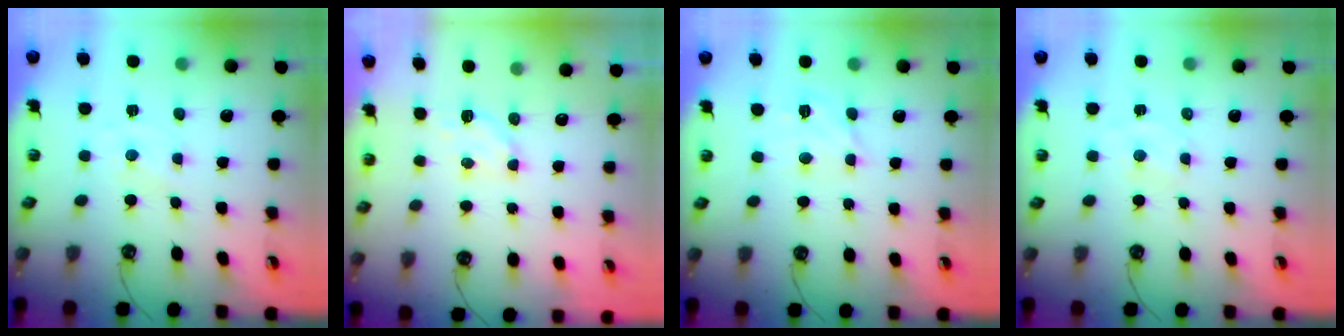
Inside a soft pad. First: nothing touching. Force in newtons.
{"total": 6.5, "press": 6.4, "slide": 1.0}
{"total": 8.3, "press": 8.3, "slide": 0.4}
{"total": 2.6, "press": 2.6, "slide": 0.1}